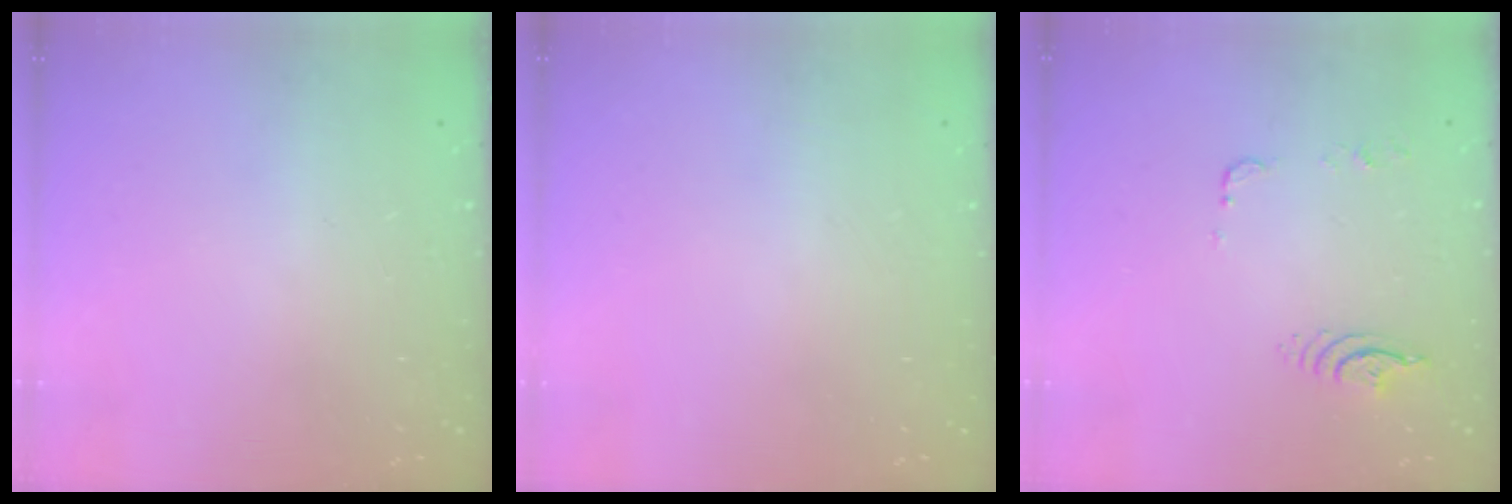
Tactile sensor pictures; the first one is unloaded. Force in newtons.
{"total": 0.0}
{"total": 6.7, "press": 6.7, "slide": 0.5}